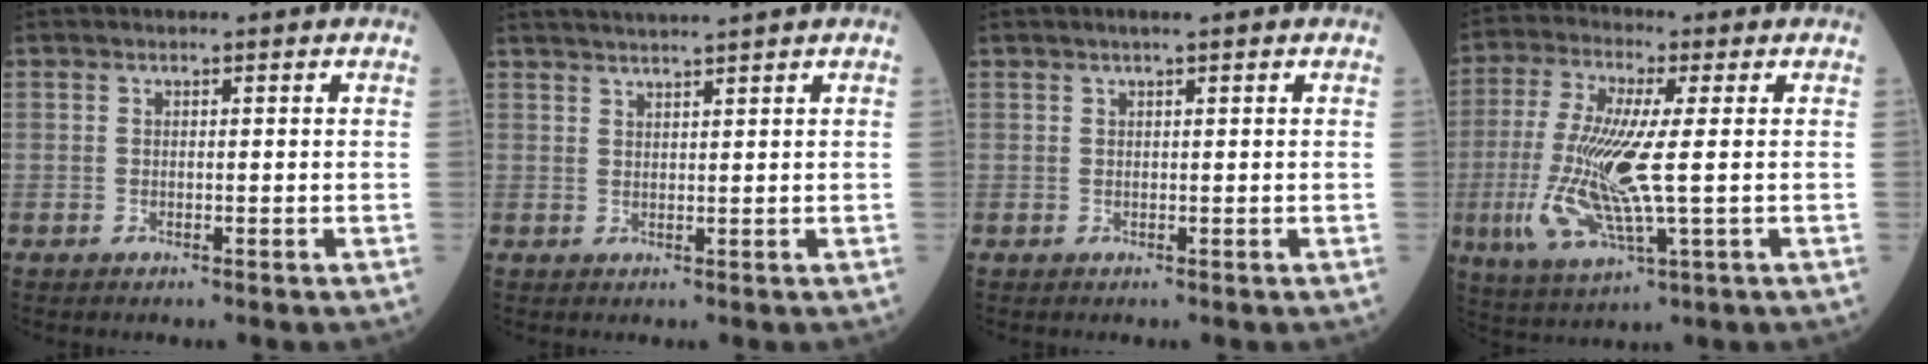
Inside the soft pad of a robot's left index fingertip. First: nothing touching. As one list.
[{"total": 6.5, "force": [5.9, -1.0, 2.5], "torque": [-0.040, 0.026, 0.094]}, {"total": 2.3, "force": [1.7, 0.2, 1.4], "torque": [-0.019, 0.019, 0.027]}, {"total": 13.2, "force": [-0.9, 2.1, 13.0], "torque": [-0.289, -0.008, -0.010]}]